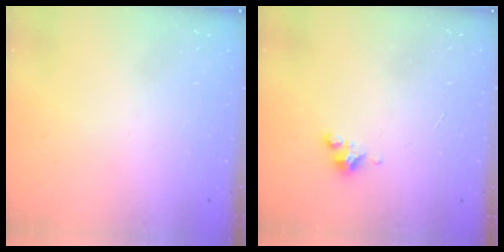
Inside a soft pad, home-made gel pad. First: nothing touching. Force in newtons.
{"total": 3.1, "press": 3.1, "slide": 0.4}